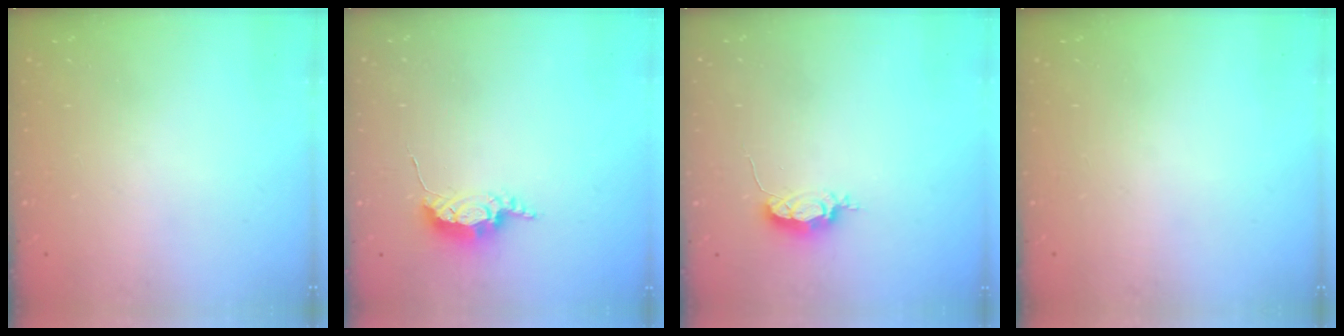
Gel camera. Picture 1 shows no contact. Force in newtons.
{"total": 6.3, "press": 6.2, "slide": 0.4}
{"total": 5.2, "press": 5.1, "slide": 0.4}
{"total": 0.0}